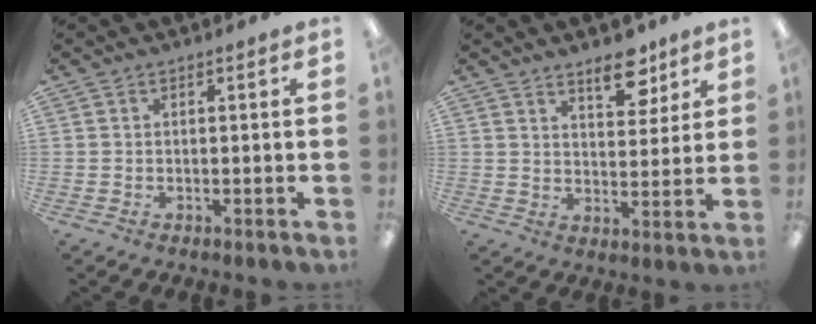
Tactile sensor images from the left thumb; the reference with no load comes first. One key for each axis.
{"total": 9.0, "fx": 6.5, "fy": 4.2, "fz": 4.5, "tx": -0.034, "ty": -0.044, "tz": 0.107}